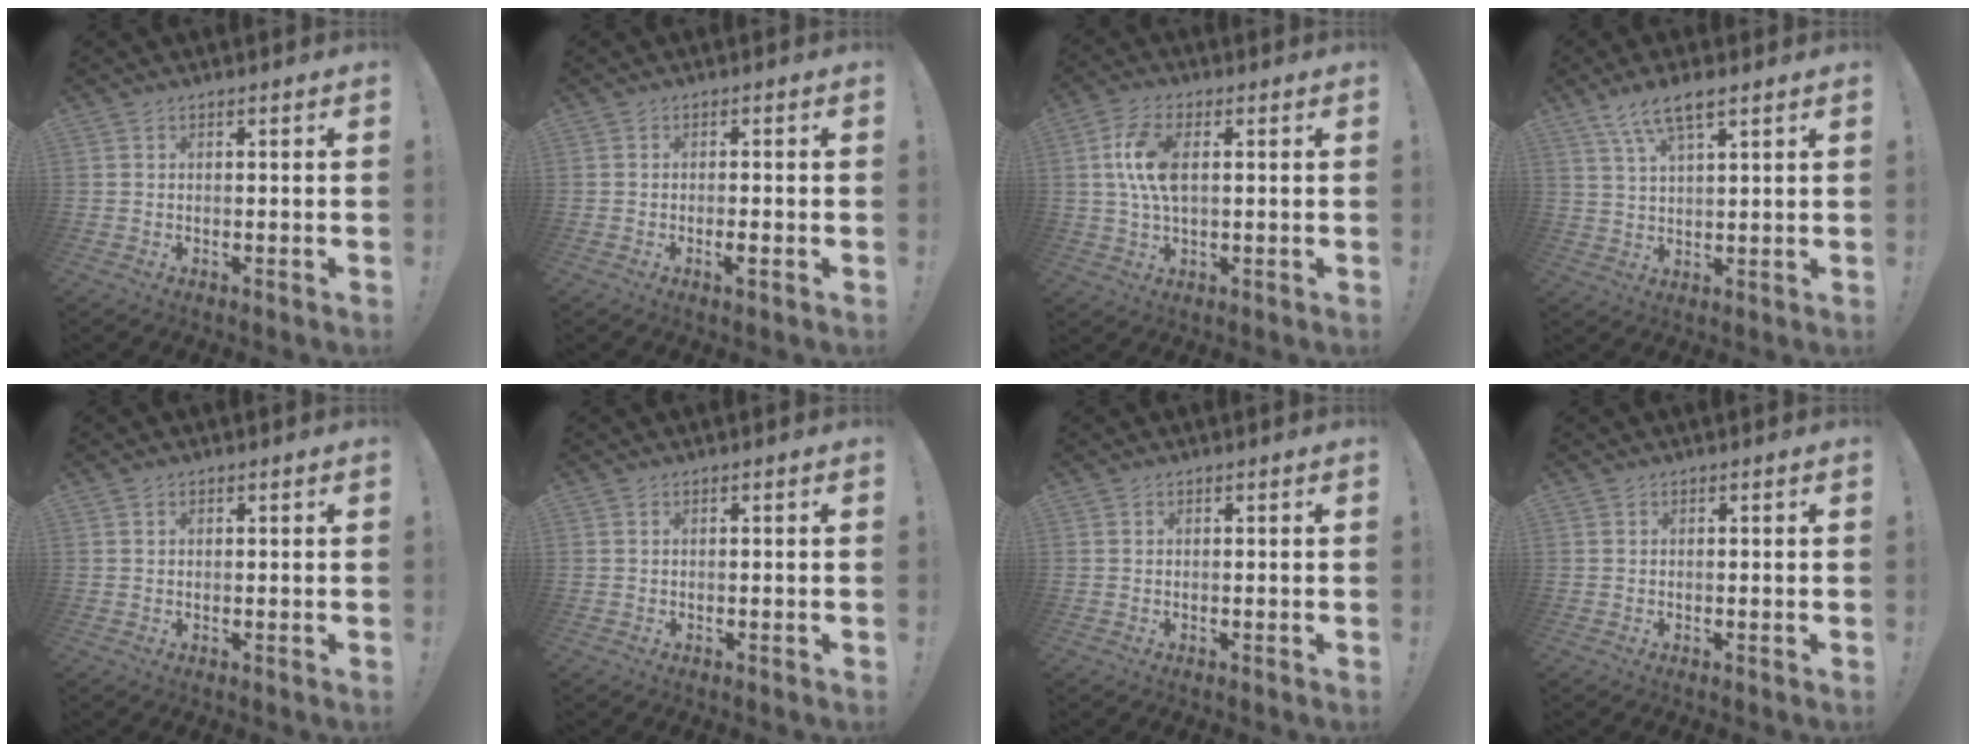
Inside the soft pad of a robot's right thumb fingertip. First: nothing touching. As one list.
[{"total": 2.3, "force": [-1.1, 0.1, 2.1], "torque": [-0.040, 0.002, -0.017]}, {"total": 10.0, "force": [1.4, 5.1, 8.5], "torque": [-0.158, -0.002, 0.025]}, {"total": 8.0, "force": [5.2, 2.4, 5.6], "torque": [-0.098, -0.017, 0.095]}, {"total": 0.6, "force": [0.3, 0.5, 0.0], "torque": [0.008, -0.003, 0.005]}, {"total": 0.0}, {"total": 0.0}, {"total": 0.0}]